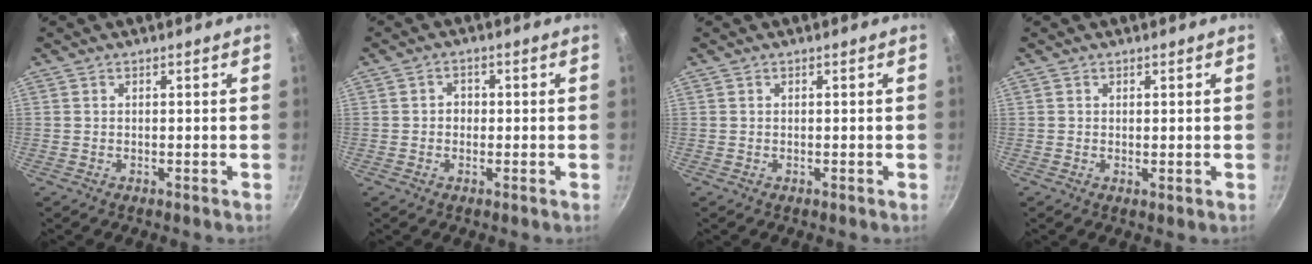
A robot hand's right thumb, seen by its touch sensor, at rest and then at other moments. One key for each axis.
{"total": 2.1, "fx": -0.2, "fy": 1.9, "fz": 1.0, "tx": -0.005, "ty": 0.005, "tz": -0.006}
{"total": 0.0}
{"total": 0.7, "fx": 0.3, "fy": 0.3, "fz": 0.5, "tx": -0.007, "ty": -0.009, "tz": 0.002}